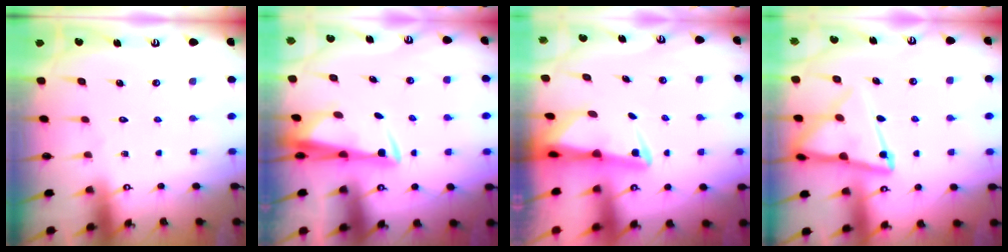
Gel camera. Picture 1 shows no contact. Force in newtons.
{"total": 3.3, "press": 3.3, "slide": 0.7}
{"total": 2.8, "press": 2.8, "slide": 0.6}
{"total": 13.1, "press": 13.1, "slide": 1.4}